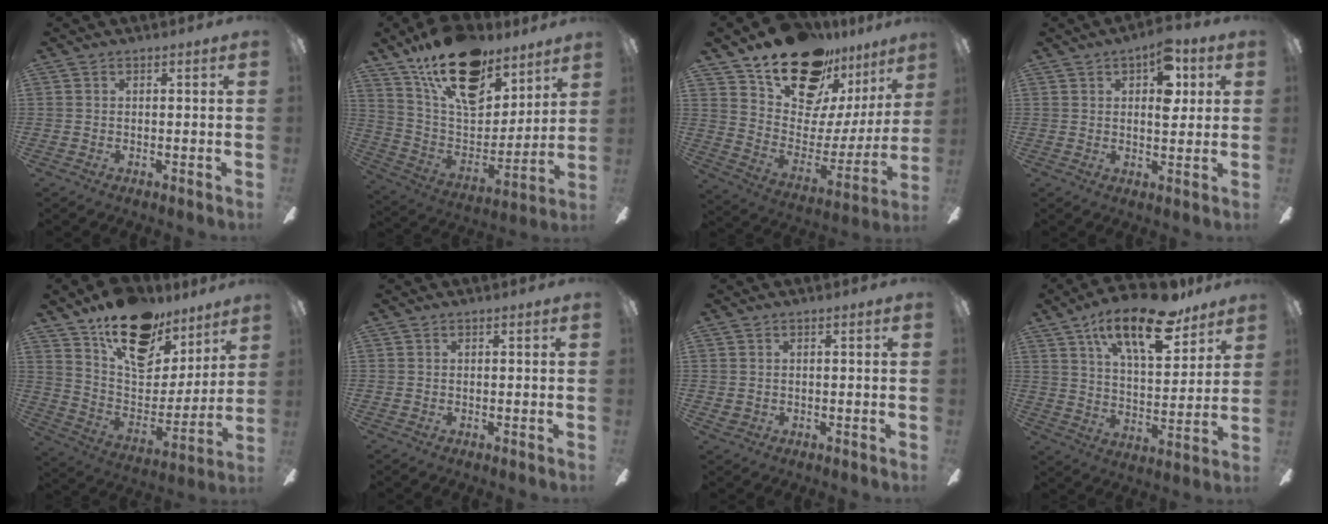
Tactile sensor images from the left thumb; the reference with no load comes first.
{"total": 22.1, "force": [14.6, 11.5, 12.0], "torque": [-0.201, -0.085, 0.260]}
{"total": 21.6, "force": [15.9, 10.7, 9.9], "torque": [-0.162, -0.105, 0.286]}
{"total": 9.6, "force": [4.1, 4.5, 7.4], "torque": [-0.098, -0.008, 0.065]}
{"total": 19.7, "force": [13.4, 10.7, 9.7], "torque": [-0.149, -0.083, 0.237]}
{"total": 0.0}
{"total": 1.1, "force": [0.3, 1.0, 0.3], "torque": [-0.009, 0.005, 0.004]}
{"total": 19.3, "force": [12.8, 7.5, 12.3], "torque": [-0.200, -0.062, 0.212]}